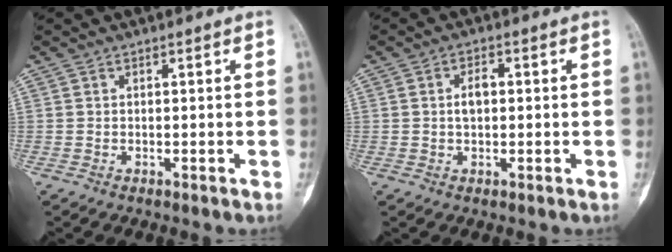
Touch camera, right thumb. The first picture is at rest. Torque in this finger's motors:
{"motor_torque": [-0.19, 0.50, -0.05, 0.01, 0.12]}